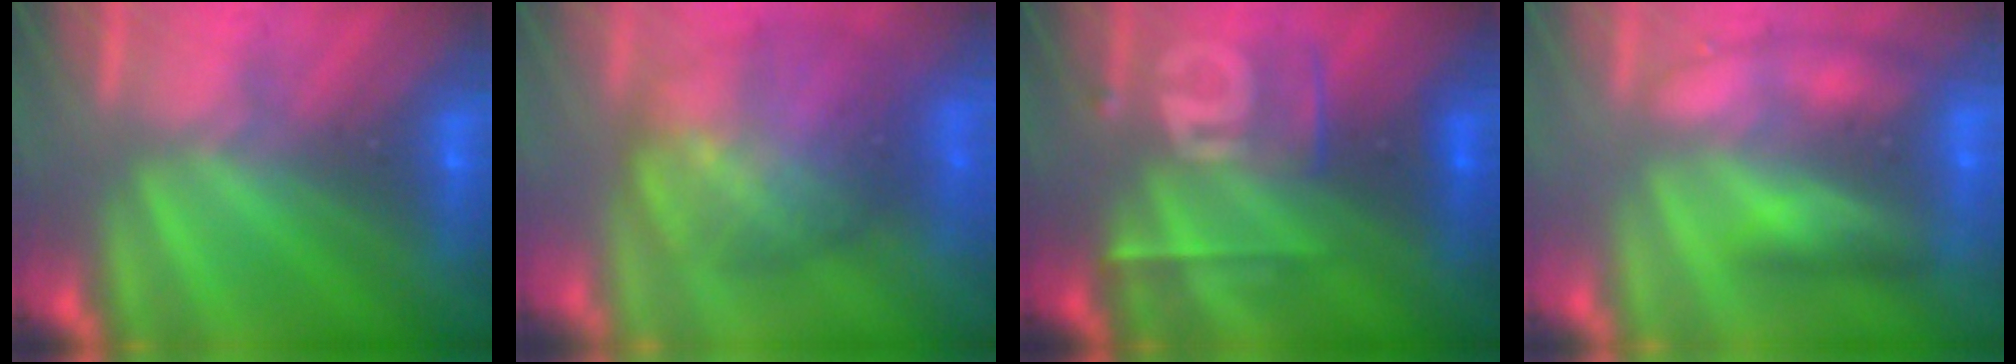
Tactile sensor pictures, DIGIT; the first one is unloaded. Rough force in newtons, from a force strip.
{"total": 8.5}
{"total": 2.4}
{"total": 2.5}